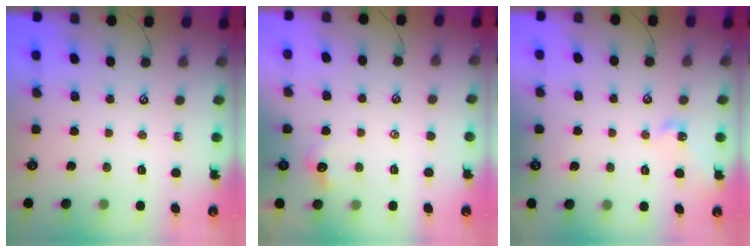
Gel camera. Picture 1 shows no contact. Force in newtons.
{"total": 0.5, "press": 0.1, "slide": 0.5}
{"total": 3.2, "press": 3.1, "slide": 0.5}